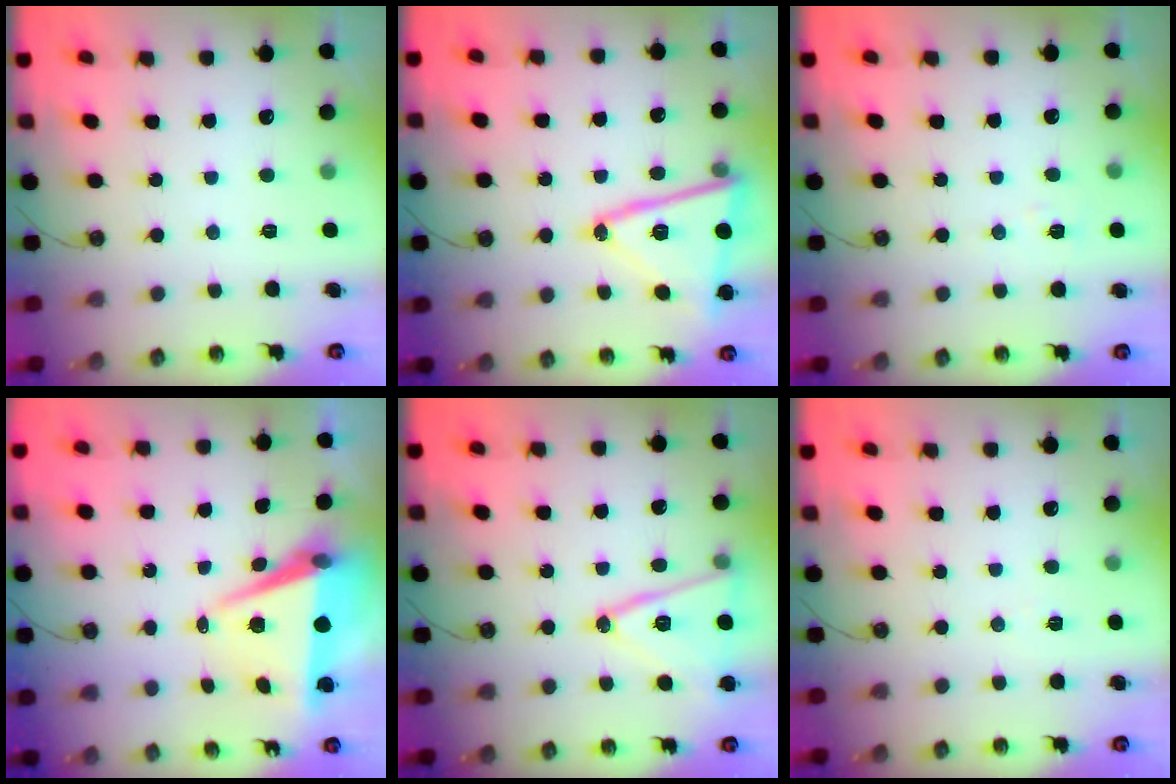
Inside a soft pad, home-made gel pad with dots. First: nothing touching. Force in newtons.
{"total": 16.3, "press": 16.2, "slide": 2.5}
{"total": 5.0, "press": 4.6, "slide": 1.9}
{"total": 7.9, "press": 6.5, "slide": 4.4}
{"total": 14.6, "press": 14.2, "slide": 3.3}
{"total": 4.2, "press": 2.5, "slide": 3.4}